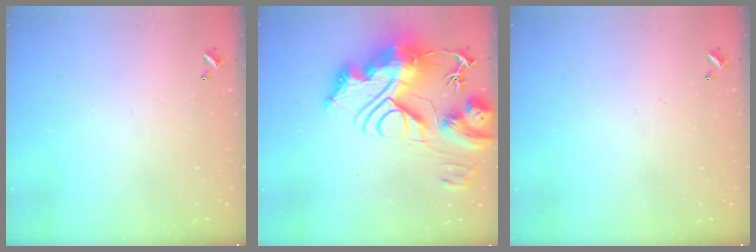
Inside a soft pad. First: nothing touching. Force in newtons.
{"total": 0.5, "press": 0.5, "slide": 0.0}
{"total": 0.0}